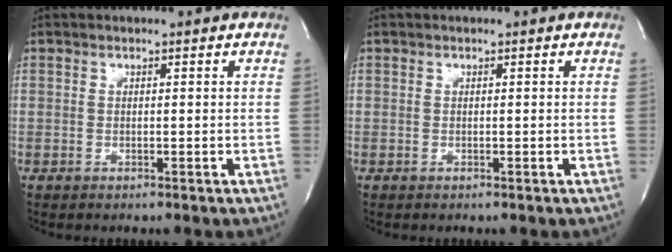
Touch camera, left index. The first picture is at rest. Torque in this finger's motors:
{"motor_torque": [-0.03, 0.04, 0.00, 0.00]}